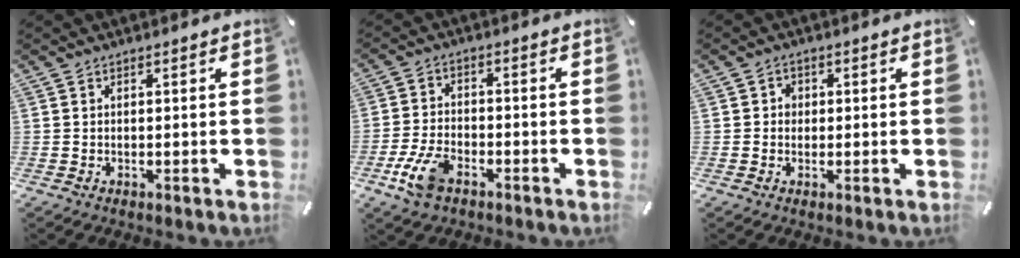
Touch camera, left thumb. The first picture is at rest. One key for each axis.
{"total": 8.1, "fx": -4.4, "fy": 4.4, "fz": 5.2, "tx": -0.123, "ty": 0.009, "tz": -0.083}
{"total": 2.1, "fx": -0.3, "fy": 2.0, "fz": 0.5, "tx": -0.003, "ty": 0.006, "tz": -0.011}